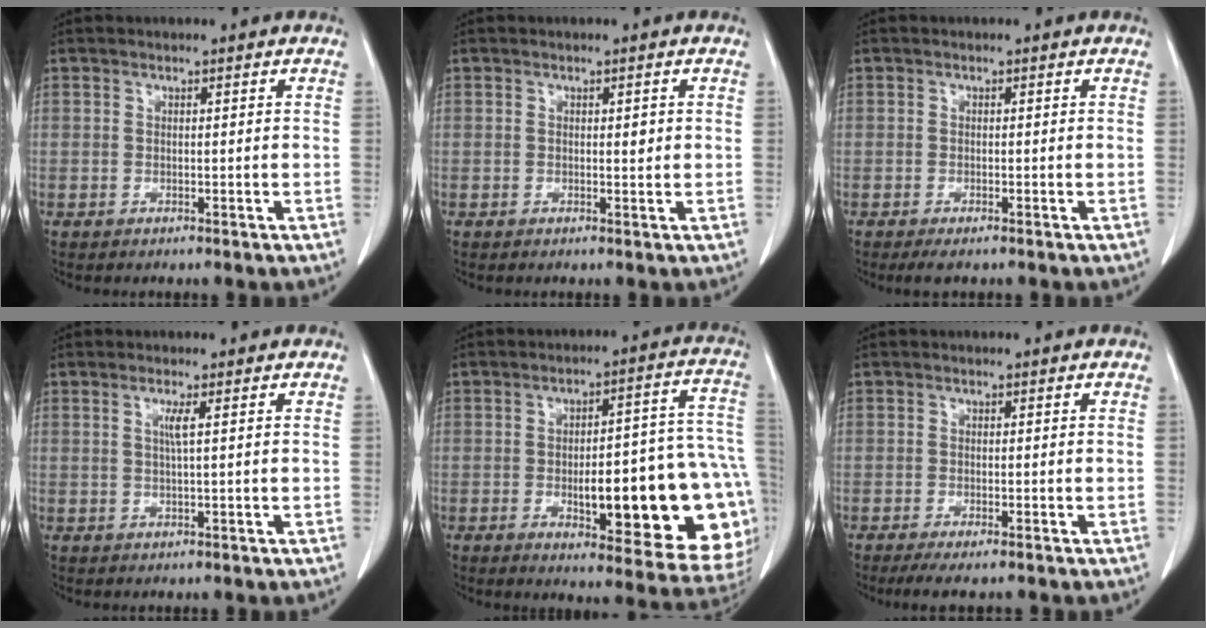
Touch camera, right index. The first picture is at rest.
{"total": 0.9, "force": [0.3, 0.3, 0.8], "torque": [-0.010, 0.000, 0.007]}
{"total": 1.8, "force": [-1.2, 0.4, 1.2], "torque": [-0.017, -0.006, -0.016]}
{"total": 1.9, "force": [0.5, -0.3, 1.8], "torque": [-0.039, 0.000, 0.011]}
{"total": 23.8, "force": [-4.7, 5.5, 22.7], "torque": [-0.209, 0.024, -0.039]}
{"total": 4.2, "force": [-3.3, 0.6, 2.5], "torque": [-0.036, -0.010, -0.049]}